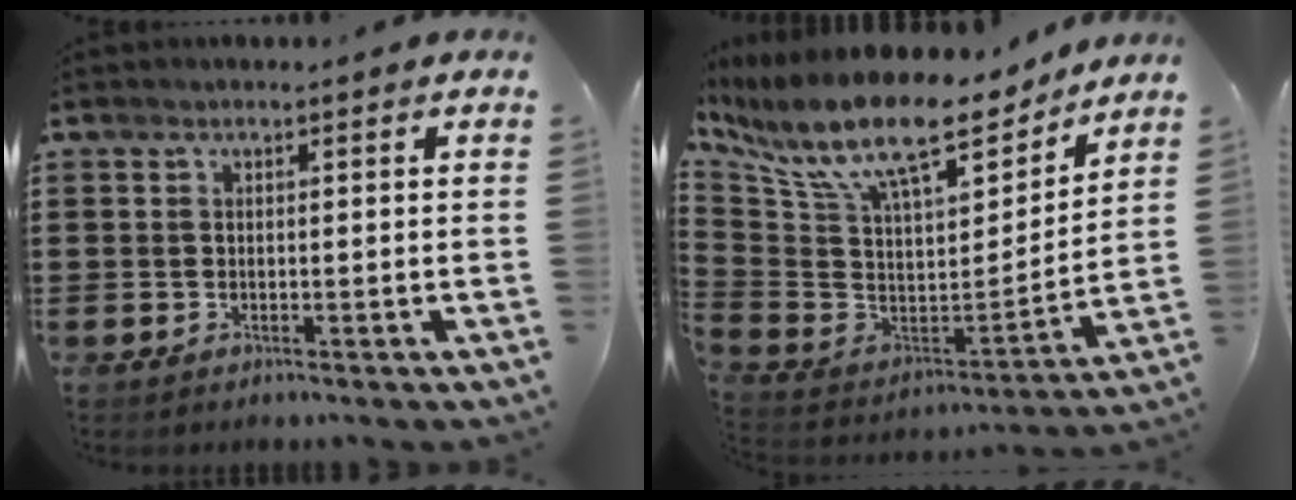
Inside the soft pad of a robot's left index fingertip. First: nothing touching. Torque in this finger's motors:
{"motor_torque": [2.15, 0.01, 1.05, 0.21]}